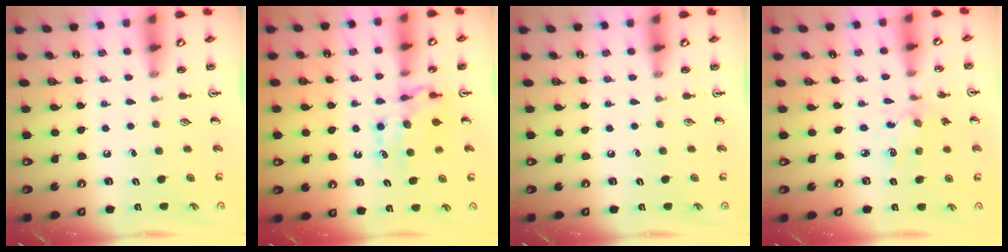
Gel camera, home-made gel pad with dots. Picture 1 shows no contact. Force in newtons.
{"total": 7.7, "press": 7.6, "slide": 0.8}
{"total": 0.0}
{"total": 3.0, "press": 2.9, "slide": 0.7}